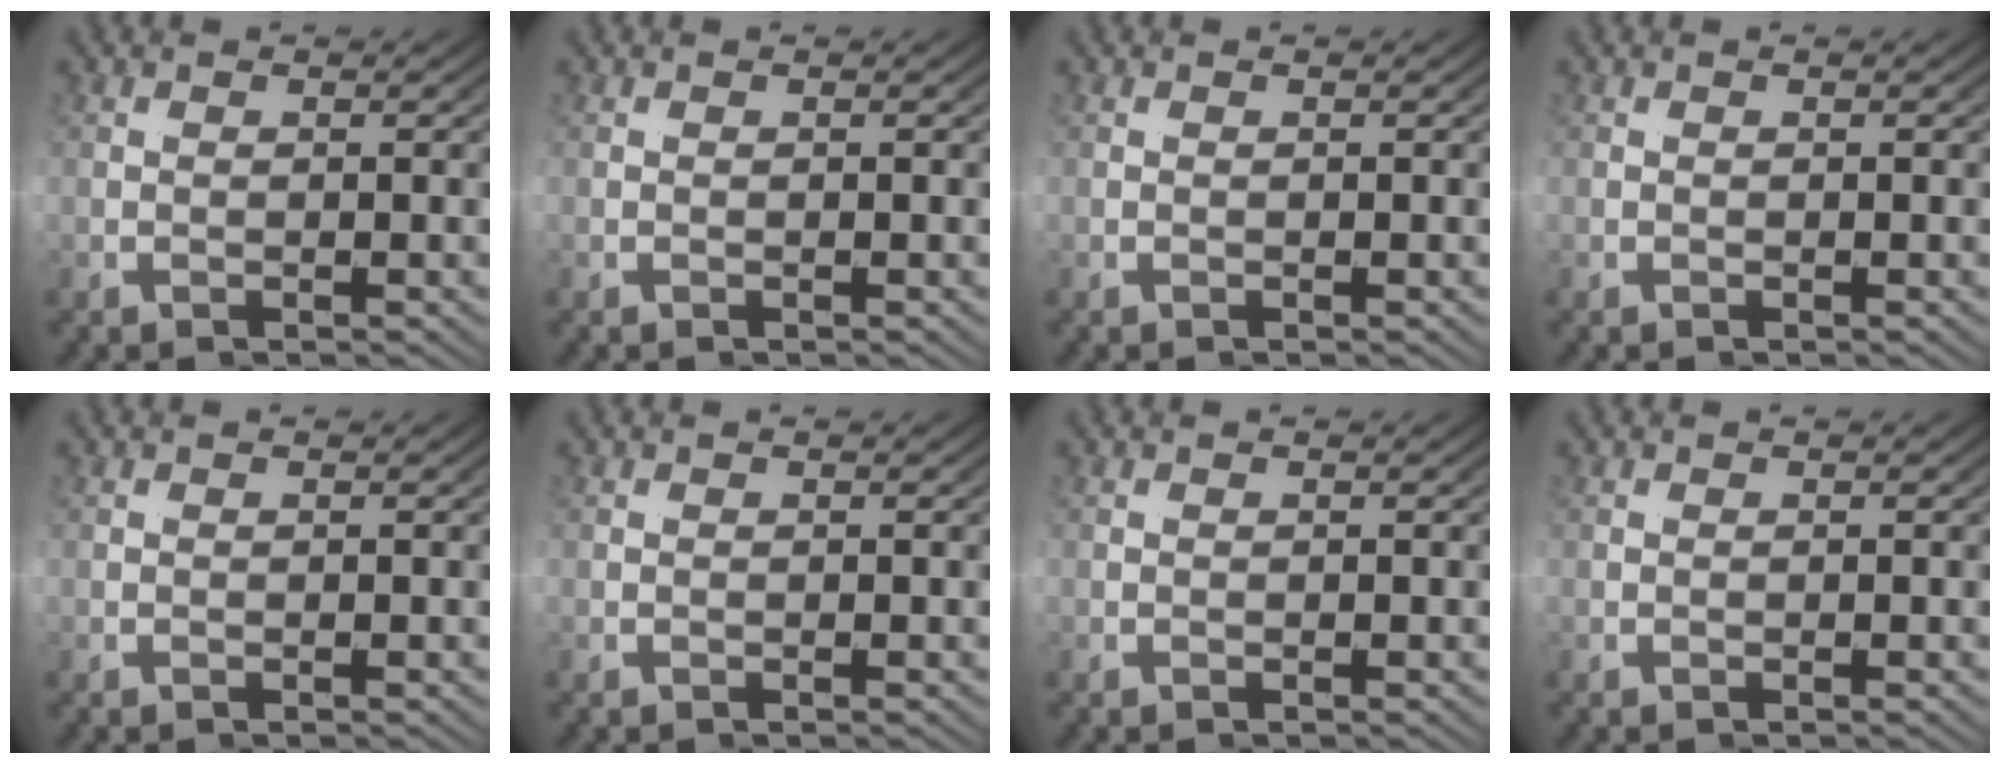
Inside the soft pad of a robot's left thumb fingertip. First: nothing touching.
{"total": 0.0}
{"total": 0.0}
{"total": 0.0}
{"total": 0.0}
{"total": 0.0}
{"total": 0.0}
{"total": 0.0}